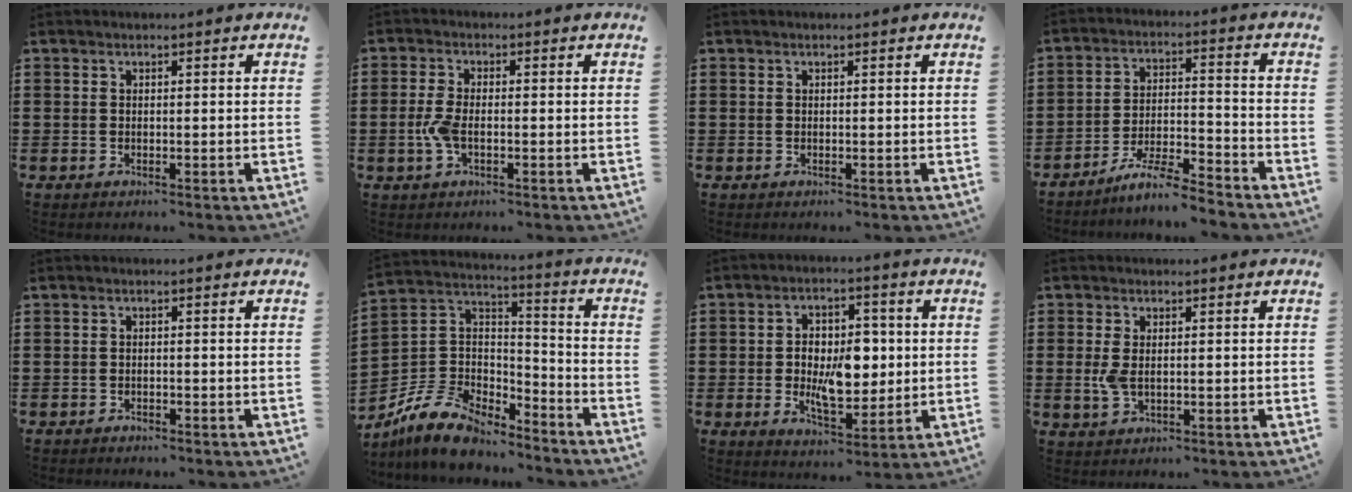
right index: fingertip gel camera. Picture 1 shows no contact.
{"total": 3.8, "force": [-0.9, 1.7, 3.3], "torque": [-0.086, -0.007, -0.023]}
{"total": 0.0}
{"total": 6.8, "force": [-6.3, -0.1, 2.7], "torque": [-0.055, -0.003, -0.120]}
{"total": 0.8, "force": [-0.7, 0.3, 0.0], "torque": [-0.003, 0.001, -0.015]}
{"total": 9.9, "force": [-8.4, 4.2, 3.2], "torque": [-0.098, 0.018, -0.171]}
{"total": 8.8, "force": [-0.2, 5.1, 7.2], "torque": [-0.122, 0.001, -0.010]}
{"total": 3.2, "force": [0.0, 1.8, 2.6], "torque": [-0.067, 0.000, -0.004]}